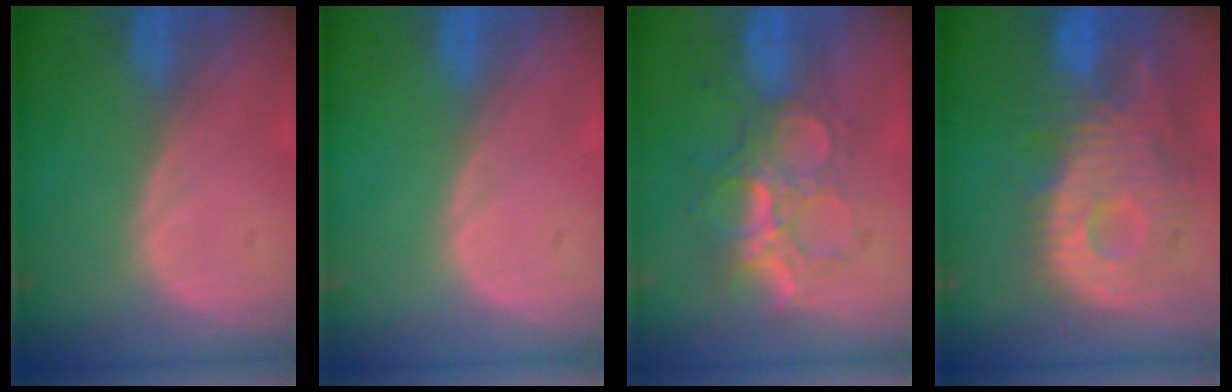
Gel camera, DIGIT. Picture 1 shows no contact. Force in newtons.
{"total": 0.0}
{"total": 9.0, "press": 8.0, "slide": 4.0}
{"total": 12.3, "press": 10.8, "slide": 5.9}